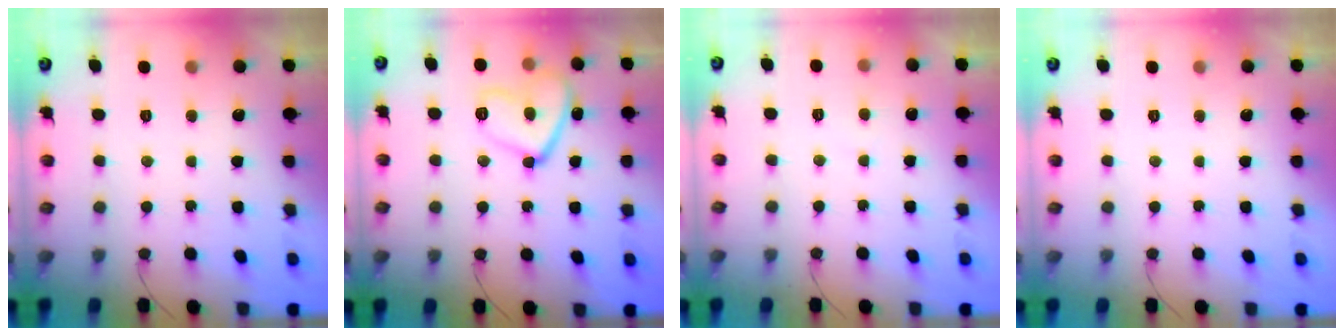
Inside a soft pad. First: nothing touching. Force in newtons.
{"total": 13.2, "press": 13.2, "slide": 1.1}
{"total": 3.0, "press": 3.0, "slide": 0.3}
{"total": 0.0}